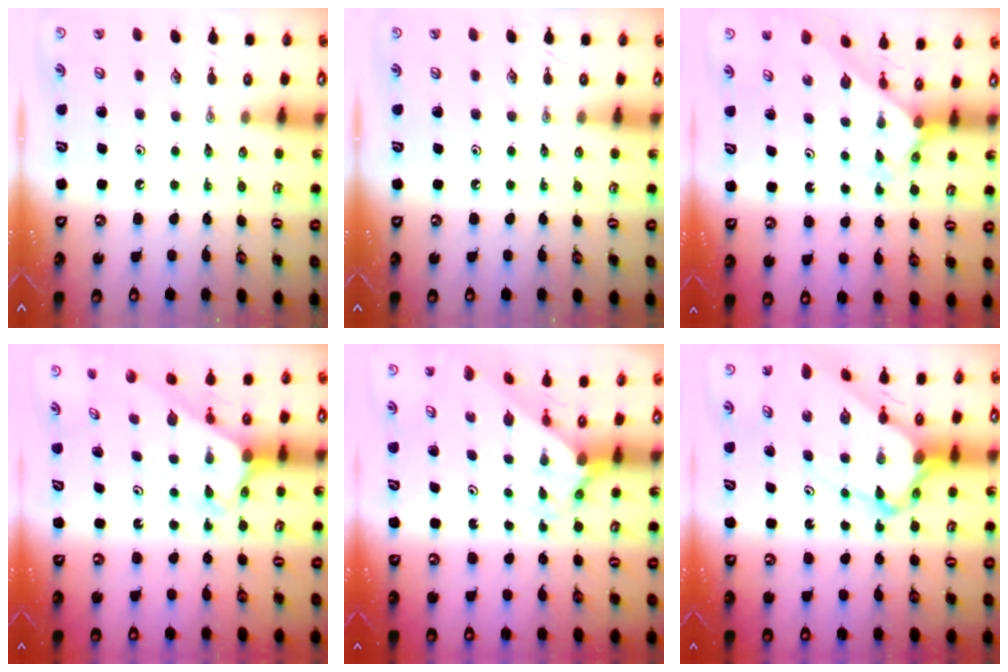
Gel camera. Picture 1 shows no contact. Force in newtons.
{"total": 0.0}
{"total": 2.2, "press": 2.2, "slide": 0.2}
{"total": 2.4, "press": 2.4, "slide": 0.2}
{"total": 1.2, "press": 1.2, "slide": 0.1}
{"total": 6.0, "press": 6.0, "slide": 0.5}